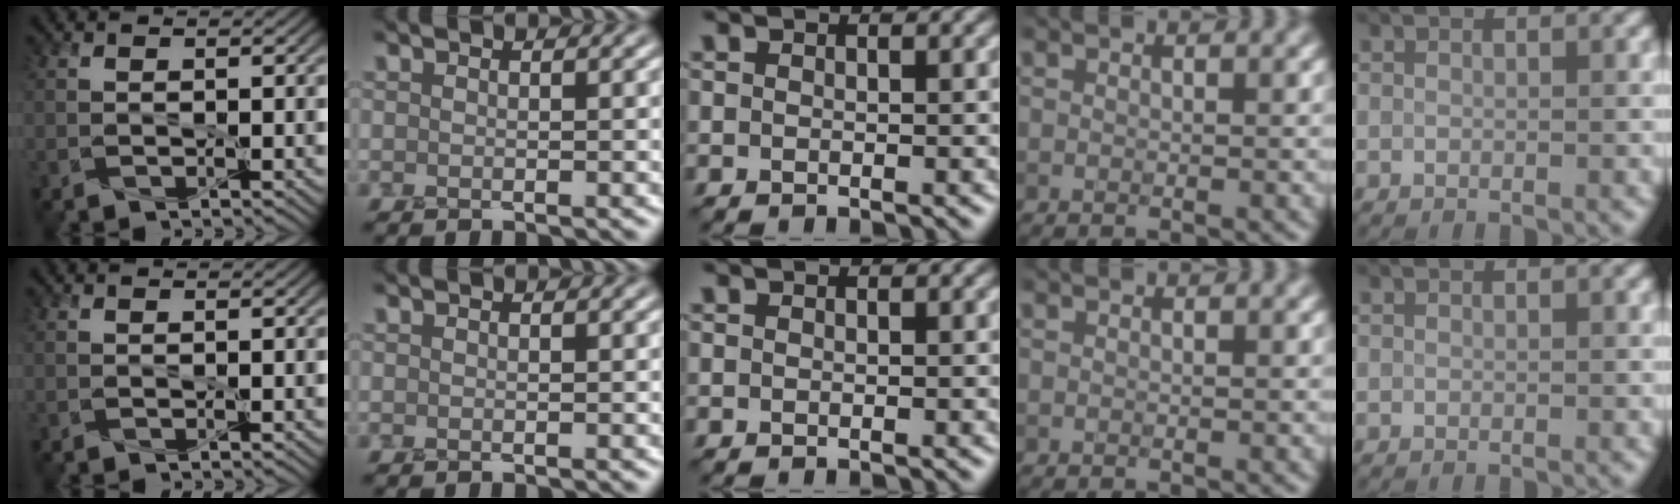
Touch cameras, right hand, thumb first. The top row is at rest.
{}